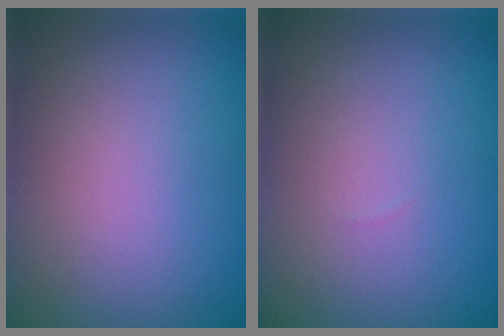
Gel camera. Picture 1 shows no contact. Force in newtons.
{"total": 0.0}